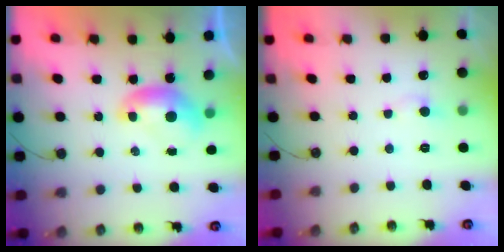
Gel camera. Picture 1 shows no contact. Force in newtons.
{"total": 1.3, "press": 1.2, "slide": 0.7}